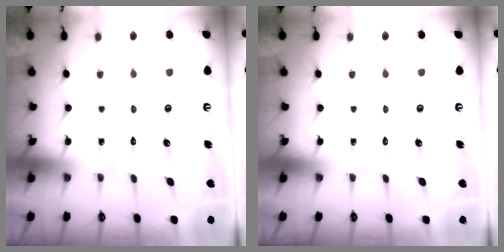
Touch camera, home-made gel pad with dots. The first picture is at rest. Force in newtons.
{"total": 0.0}